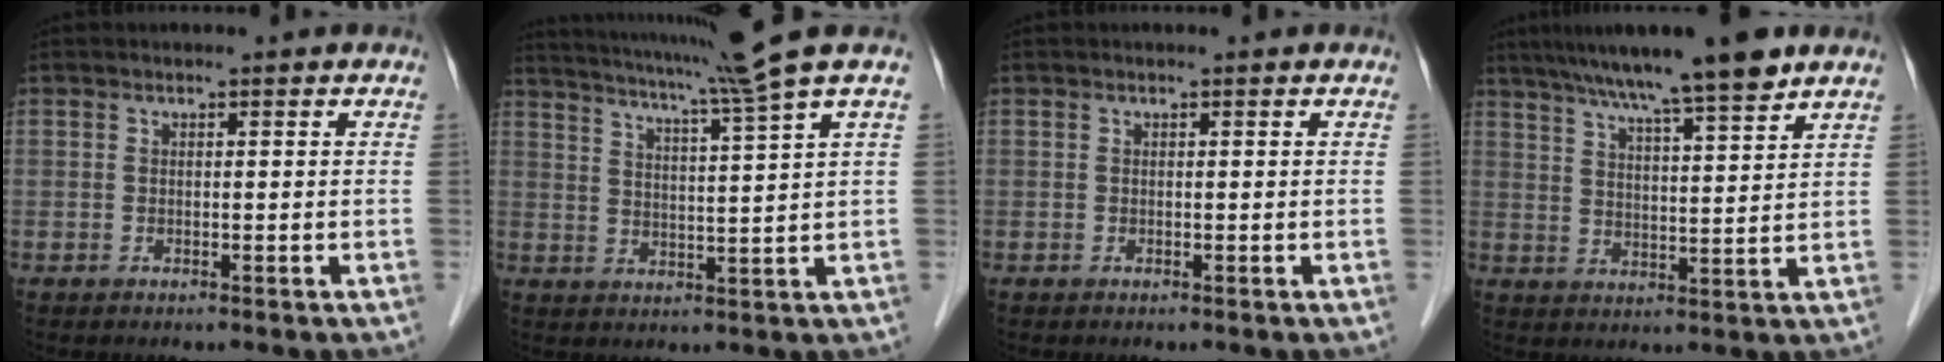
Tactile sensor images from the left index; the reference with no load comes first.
{"total": 10.9, "force": [8.7, -3.3, 5.7], "torque": [-0.100, -0.027, 0.131]}
{"total": 0.0}
{"total": 12.6, "force": [9.9, 0.2, 7.8], "torque": [-0.126, 0.017, 0.154]}